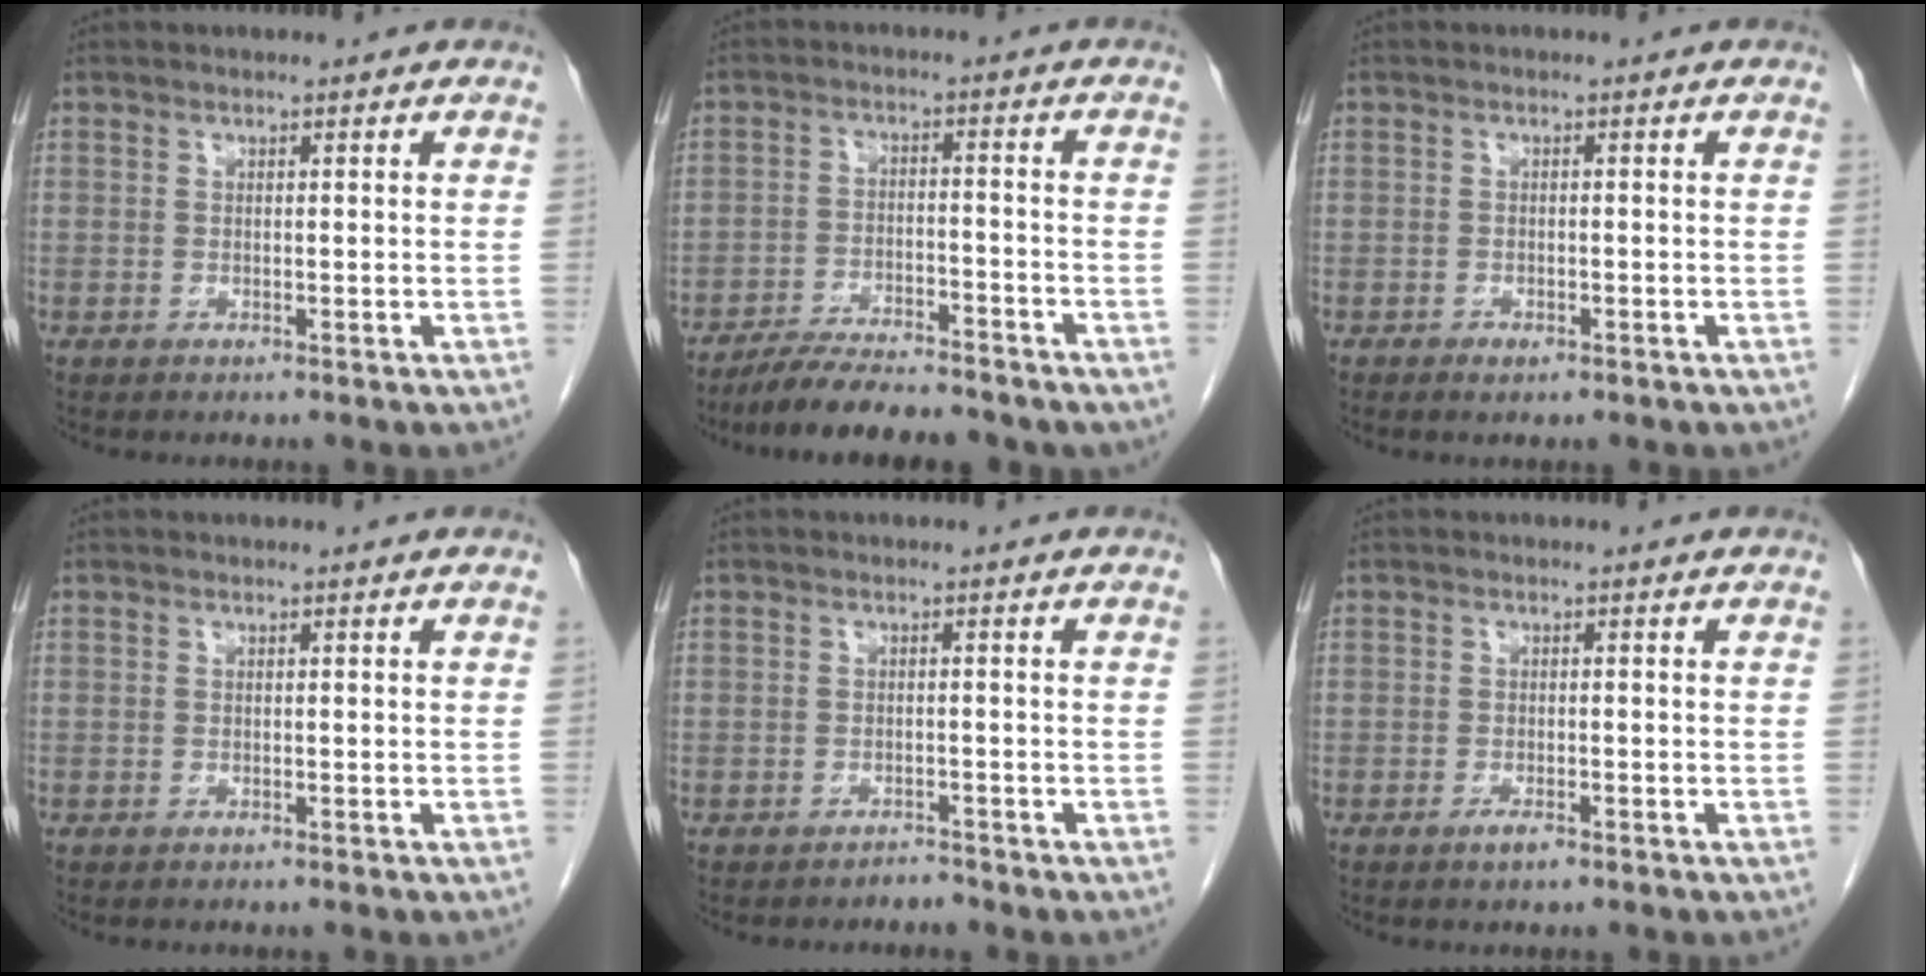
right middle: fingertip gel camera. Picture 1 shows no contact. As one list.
[{"total": 11.1, "force": [-9.5, 2.4, 5.1], "torque": [-0.076, -0.010, -0.145]}, {"total": 1.3, "force": [-0.8, 0.7, 0.8], "torque": [-0.011, 0.002, -0.006]}, {"total": 0.0}, {"total": 1.2, "force": [-1.1, 0.1, -0.3], "torque": [0.004, -0.006, -0.018]}, {"total": 3.1, "force": [-2.1, 0.6, 2.2], "torque": [-0.043, -0.002, -0.036]}]